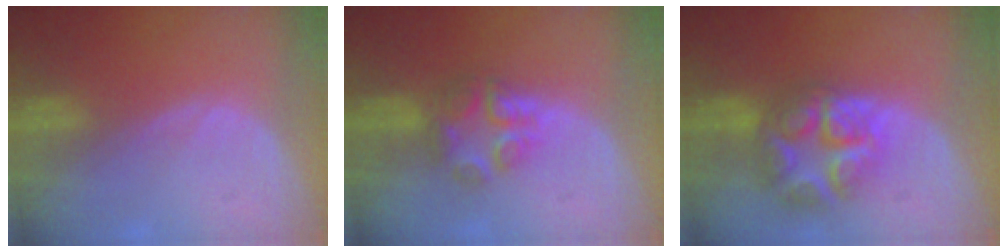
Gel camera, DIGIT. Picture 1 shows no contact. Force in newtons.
{"total": 6.0, "press": 5.2, "slide": 3.1}
{"total": 9.0, "press": 9.0, "slide": 0.4}